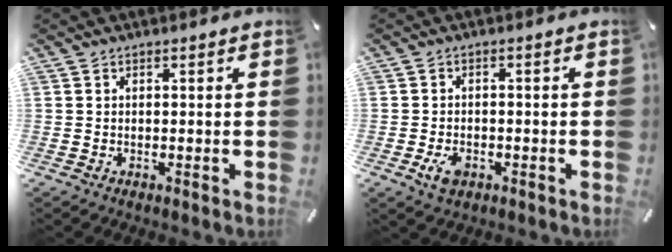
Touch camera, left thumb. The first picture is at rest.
{"total": 3.7, "force": [-1.8, 2.4, 2.3], "torque": [-0.062, 0.001, -0.035]}